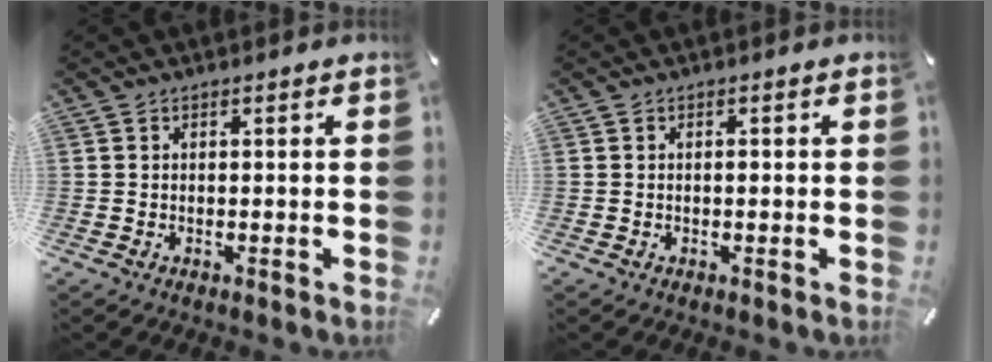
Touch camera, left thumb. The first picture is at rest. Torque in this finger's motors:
{"motor_torque": [0.08, 0.07, 0.06, 0.00, 0.00]}